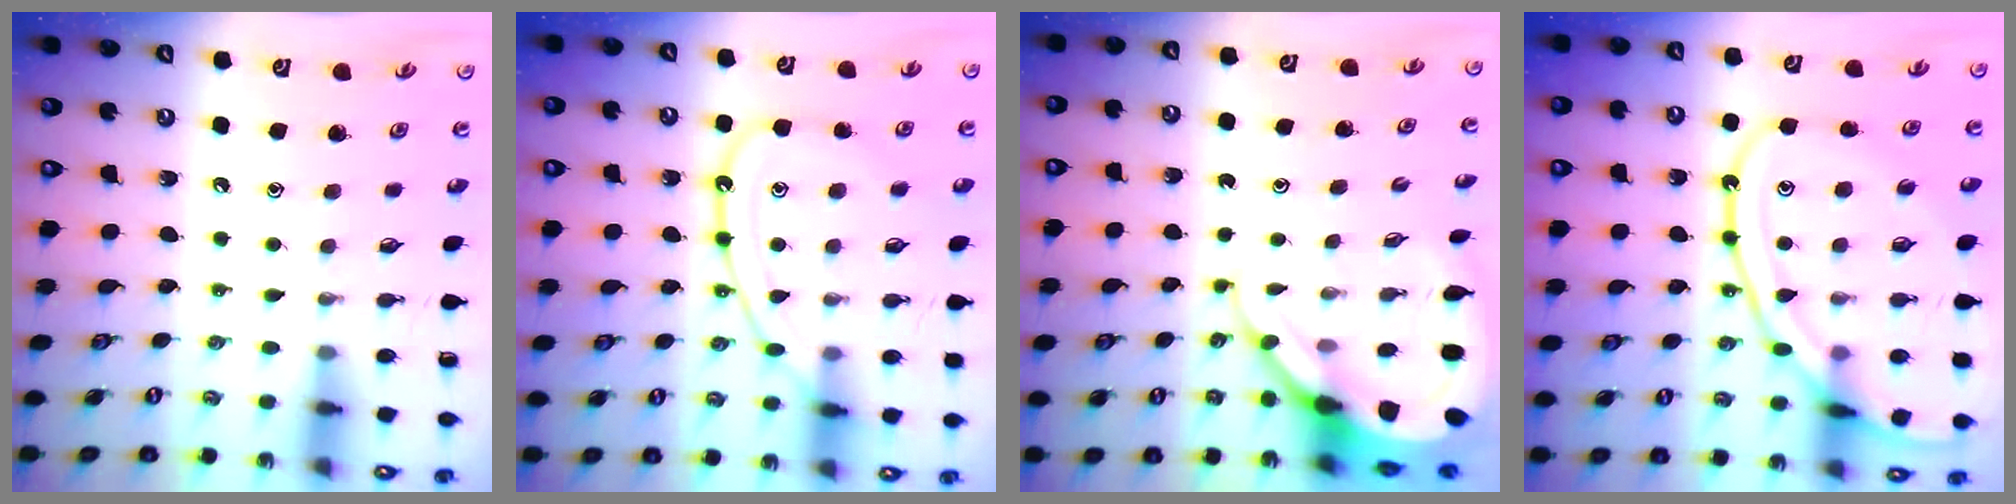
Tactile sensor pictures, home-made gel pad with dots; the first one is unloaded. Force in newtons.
{"total": 13.3, "press": 13.3, "slide": 1.2}
{"total": 9.4, "press": 9.3, "slide": 0.9}
{"total": 16.3, "press": 16.3, "slide": 1.3}